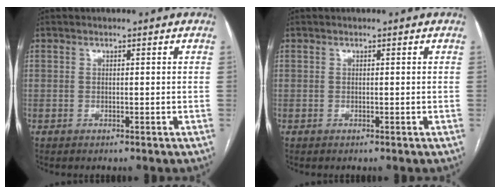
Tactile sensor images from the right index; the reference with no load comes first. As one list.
[{"total": 0.0}]